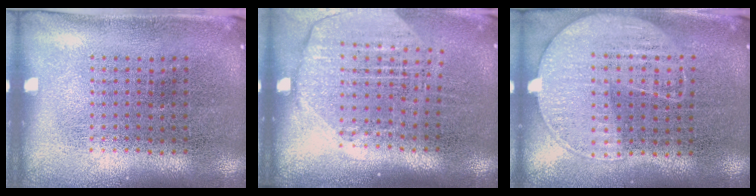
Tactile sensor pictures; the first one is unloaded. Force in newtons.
{"total": 1.9, "press": 1.7, "slide": 0.9}
{"total": 1.3, "press": 1.1, "slide": 0.6}